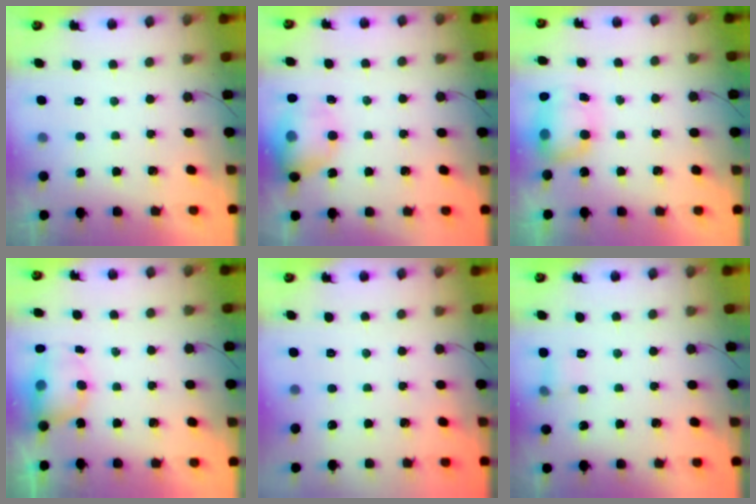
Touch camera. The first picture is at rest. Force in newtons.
{"total": 14.8, "press": 14.6, "slide": 2.4}
{"total": 7.6, "press": 7.4, "slide": 1.4}
{"total": 6.9, "press": 6.9, "slide": 0.5}
{"total": 0.0}
{"total": 5.9, "press": 5.0, "slide": 3.1}